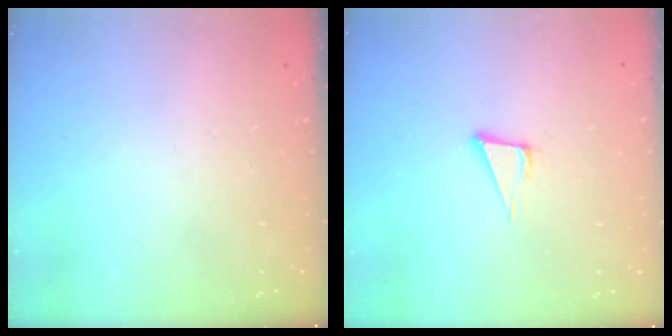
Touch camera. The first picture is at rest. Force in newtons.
{"total": 5.4, "press": 4.4, "slide": 3.1}